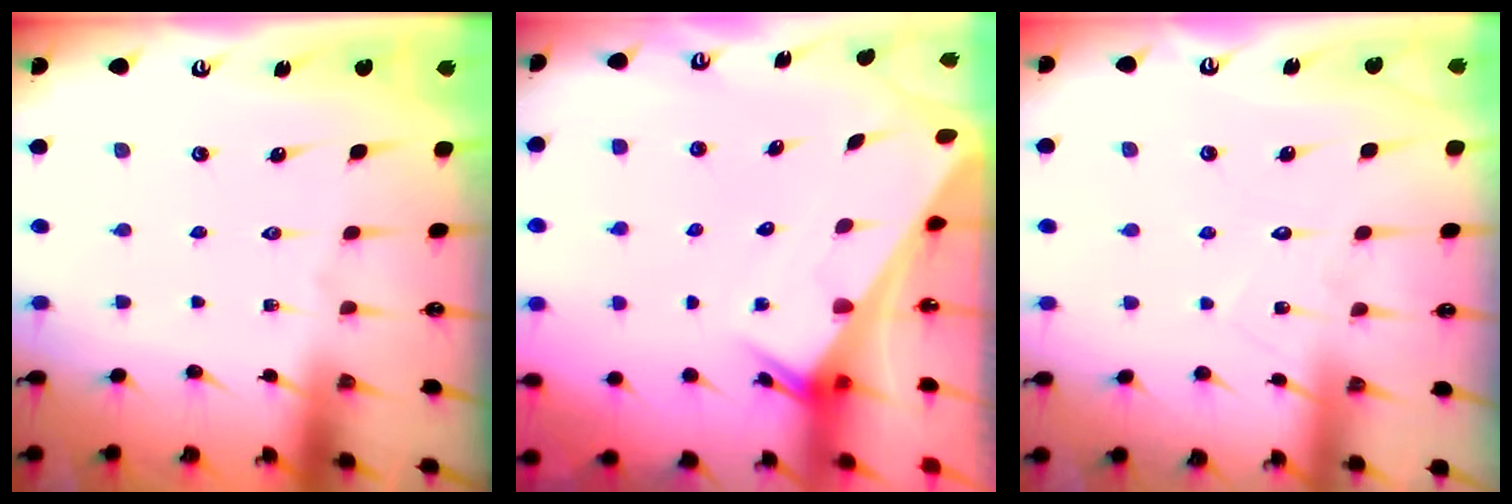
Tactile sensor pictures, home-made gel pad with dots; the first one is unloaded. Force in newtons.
{"total": 2.5, "press": 2.5, "slide": 0.1}
{"total": 6.5, "press": 6.4, "slide": 0.6}